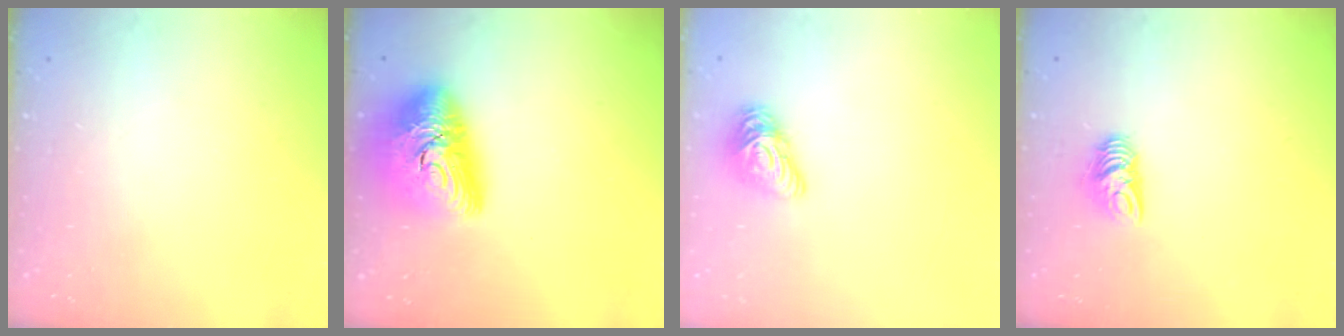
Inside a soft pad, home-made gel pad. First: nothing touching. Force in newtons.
{"total": 17.5, "press": 17.5, "slide": 1.2}
{"total": 10.2, "press": 10.2, "slide": 0.3}
{"total": 6.2, "press": 6.2, "slide": 0.4}